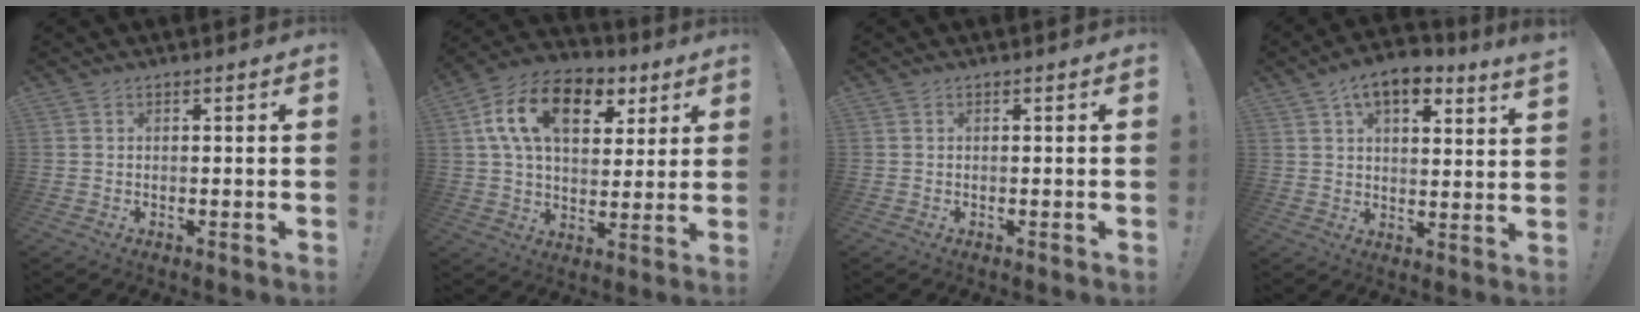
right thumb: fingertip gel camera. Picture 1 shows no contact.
{"total": 18.3, "force": [7.5, 11.2, 12.3], "torque": [-0.195, -0.018, 0.136]}
{"total": 0.0}
{"total": 9.4, "force": [6.2, 3.5, 6.2], "torque": [-0.097, -0.027, 0.110]}